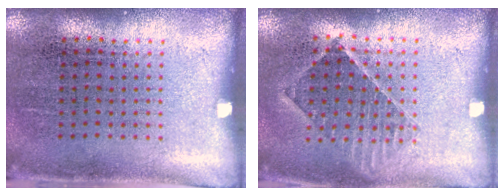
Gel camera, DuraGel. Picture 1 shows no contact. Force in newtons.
{"total": 1.2, "press": 1.1, "slide": 0.5}